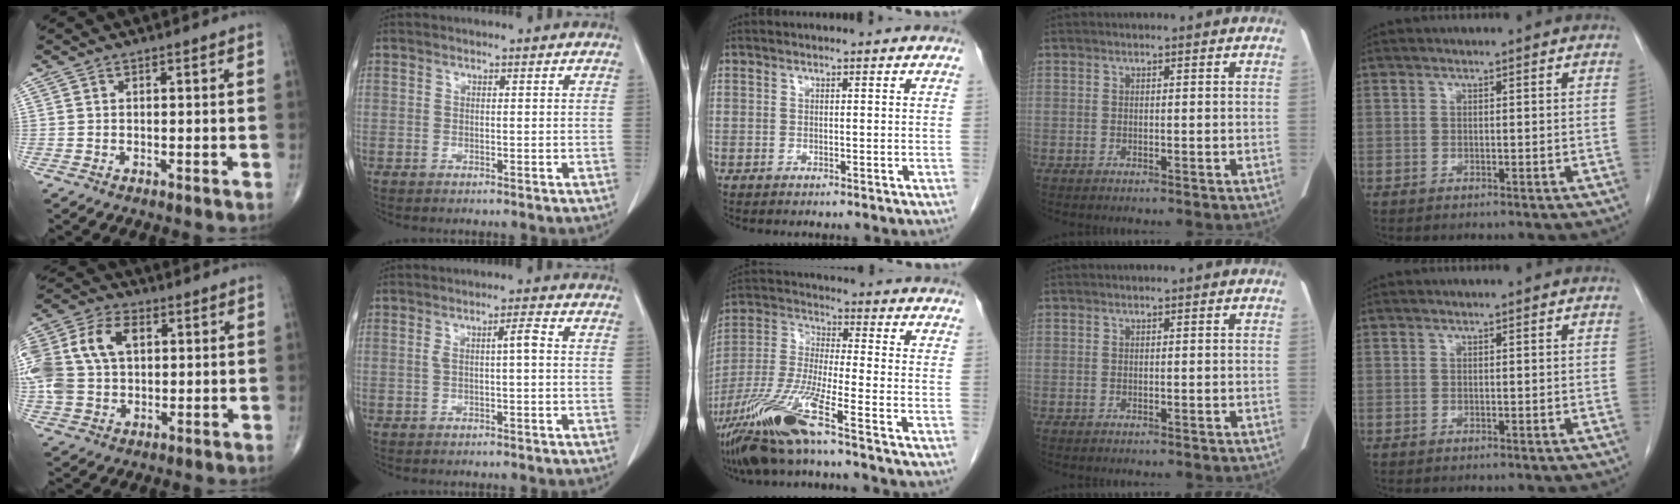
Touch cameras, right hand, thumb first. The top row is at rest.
{"thumb": {"total": 20.9, "force": [4.3, 14.6, 14.2], "torque": [-0.343, 0.040, 0.083]}, "index": {"total": 2.8, "force": [0.0, 0.2, 2.8], "torque": [-0.050, 0.008, 0.001]}, "middle": {"total": 12.9, "force": [-8.3, -0.1, 9.8], "torque": [-0.212, -0.029, -0.163]}}